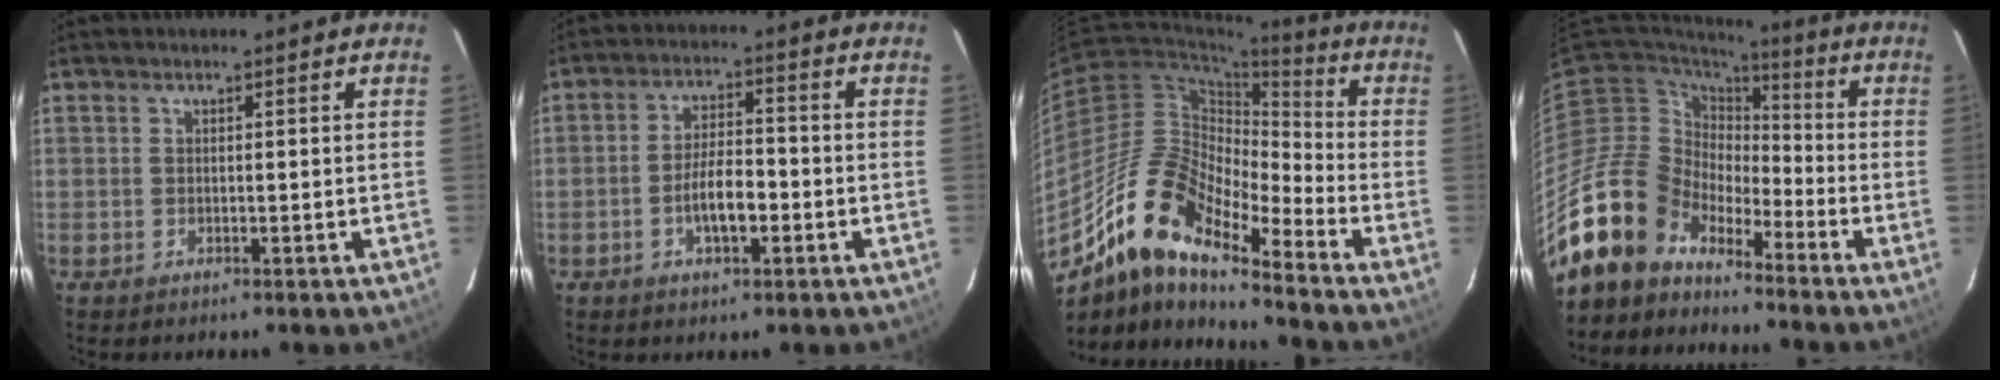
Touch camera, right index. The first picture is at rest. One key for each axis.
{"total": 6.7, "fx": -2.4, "fy": 2.5, "fz": 5.7, "tx": -0.109, "ty": 0.003, "tz": -0.037}
{"total": 16.1, "fx": -12.1, "fy": 4.1, "fz": 9.8, "tx": -0.160, "ty": -0.003, "tz": -0.243}
{"total": 14.2, "fx": -11.7, "fy": 7.8, "fz": 1.9, "tx": -0.050, "ty": 0.028, "tz": -0.215}